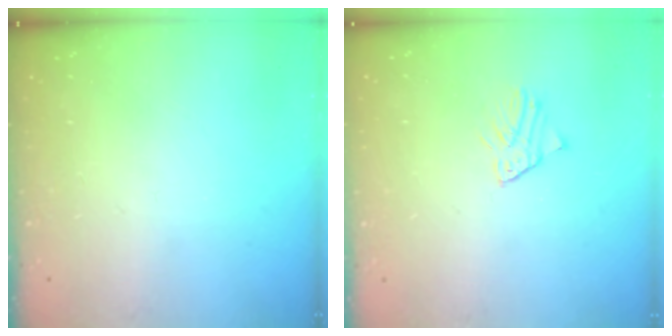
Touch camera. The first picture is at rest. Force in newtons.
{"total": 2.3, "press": 2.3, "slide": 0.1}